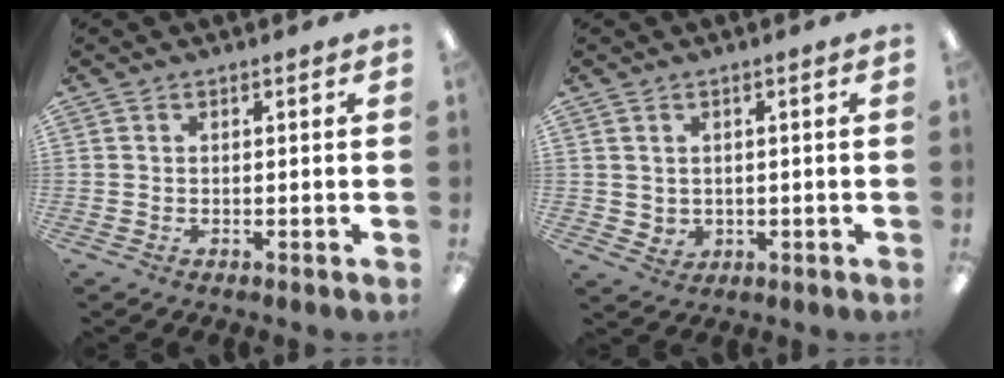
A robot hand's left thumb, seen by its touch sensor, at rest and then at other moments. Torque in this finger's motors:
{"motor_torque": [-0.12, 0.18, 0.25, -0.34, 0.02]}